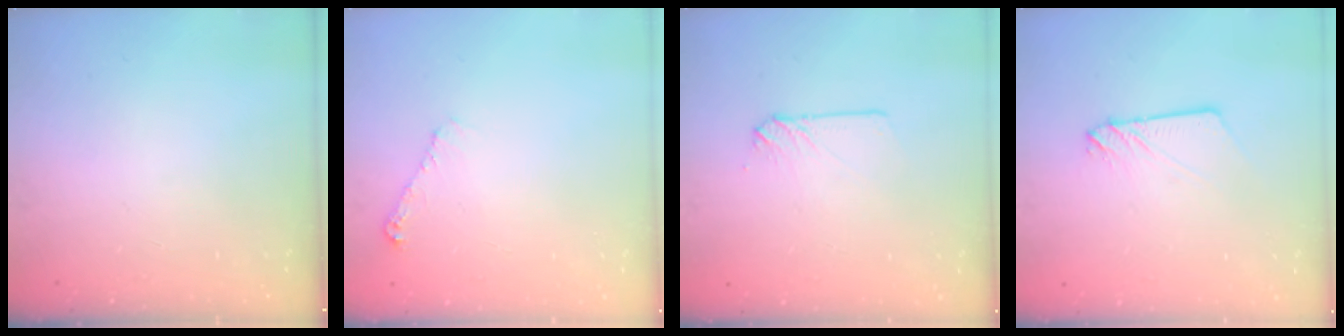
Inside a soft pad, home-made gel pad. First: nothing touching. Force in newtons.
{"total": 5.3, "press": 5.2, "slide": 0.8}
{"total": 3.9, "press": 3.9, "slide": 0.5}
{"total": 3.2, "press": 3.2, "slide": 0.2}